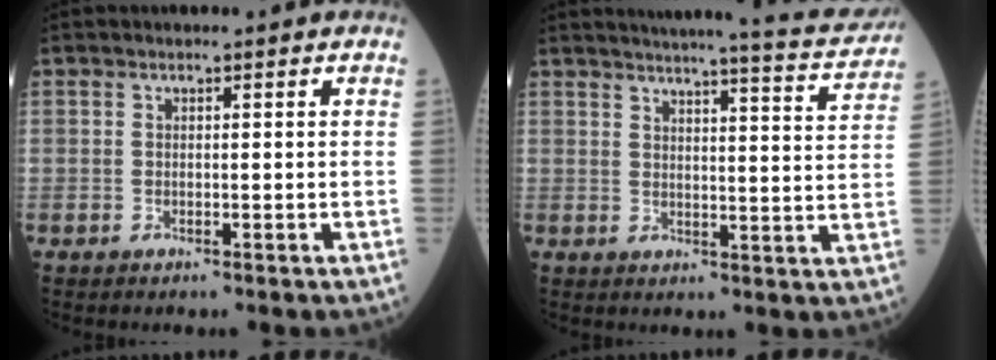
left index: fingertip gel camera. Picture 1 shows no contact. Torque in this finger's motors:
{"motor_torque": [0.29, -0.74, -0.40, 0.01]}